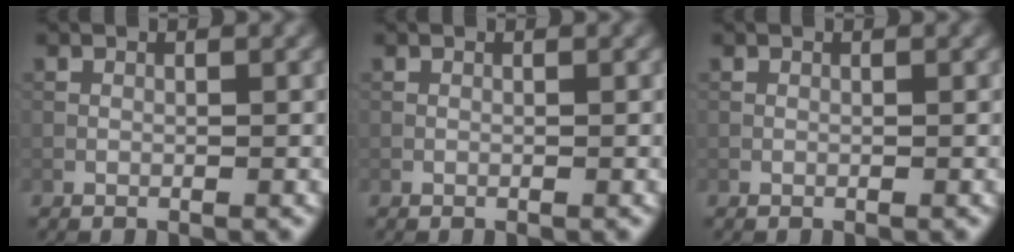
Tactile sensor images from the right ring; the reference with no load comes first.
{"total": 0.0}
{"total": 0.0}